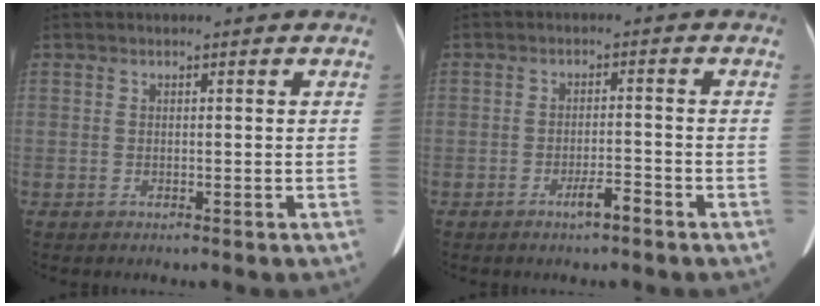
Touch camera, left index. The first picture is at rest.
{"total": 2.9, "force": [-2.2, 0.2, 1.9], "torque": [-0.035, -0.002, -0.038]}